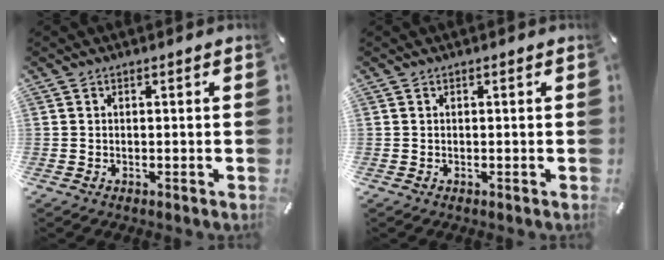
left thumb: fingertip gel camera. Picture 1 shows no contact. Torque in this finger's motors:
{"motor_torque": [-0.15, -0.05, -0.06, 0.06, 0.00]}